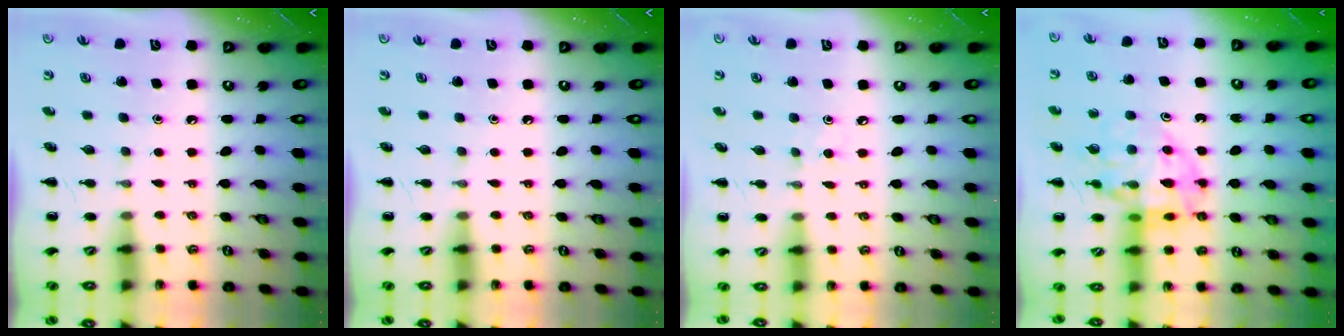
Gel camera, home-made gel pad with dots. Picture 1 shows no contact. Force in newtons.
{"total": 0.0}
{"total": 2.5, "press": 2.3, "slide": 0.9}
{"total": 14.4, "press": 14.1, "slide": 2.6}